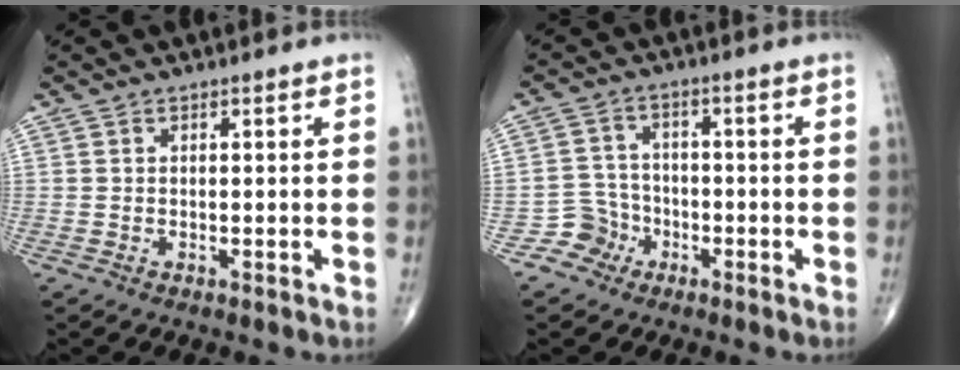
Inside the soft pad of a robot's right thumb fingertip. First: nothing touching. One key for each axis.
{"total": 4.8, "fx": -2.7, "fy": 4.0, "fz": -0.2, "tx": 0.036, "ty": 0.025, "tz": -0.056}